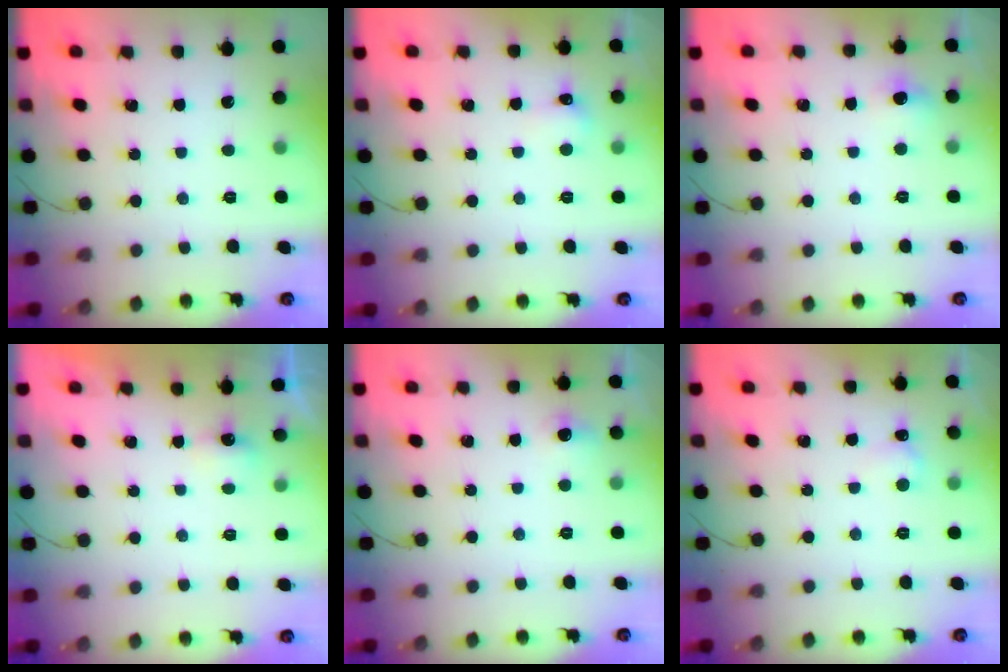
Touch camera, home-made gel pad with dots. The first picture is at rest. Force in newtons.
{"total": 7.2, "press": 4.2, "slide": 5.8}
{"total": 10.9, "press": 4.9, "slide": 9.7}
{"total": 2.4, "press": 2.3, "slide": 0.6}
{"total": 4.3, "press": 4.0, "slide": 1.6}
{"total": 4.8, "press": 4.6, "slide": 1.2}